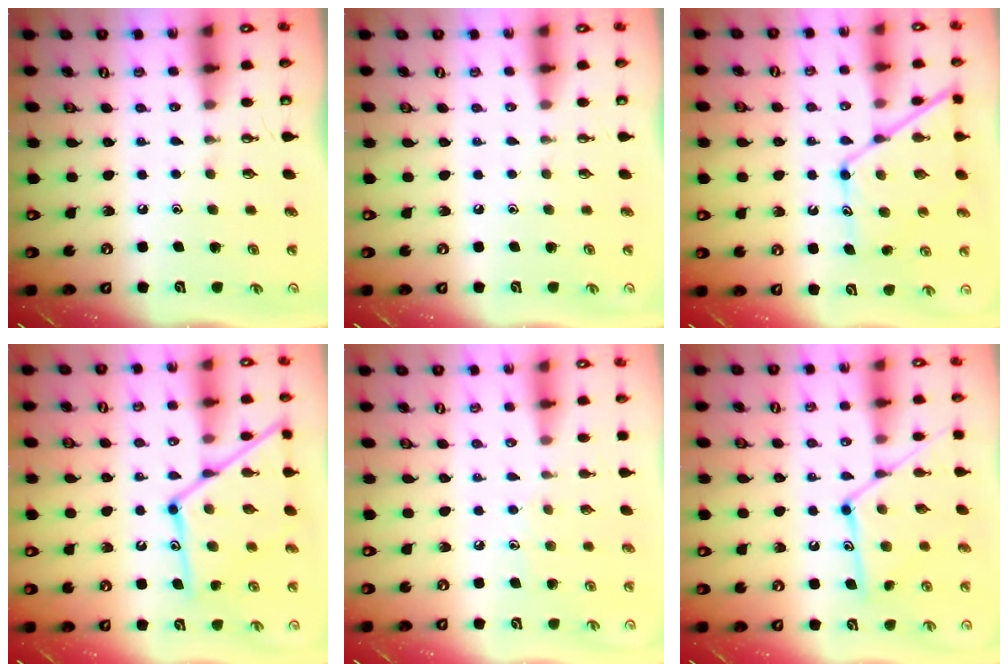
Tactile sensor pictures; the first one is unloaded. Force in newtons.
{"total": 0.0}
{"total": 13.8, "press": 13.8, "slide": 1.2}
{"total": 17.1, "press": 17.1, "slide": 1.1}
{"total": 5.0, "press": 5.0, "slide": 0.6}
{"total": 12.9, "press": 12.8, "slide": 0.6}